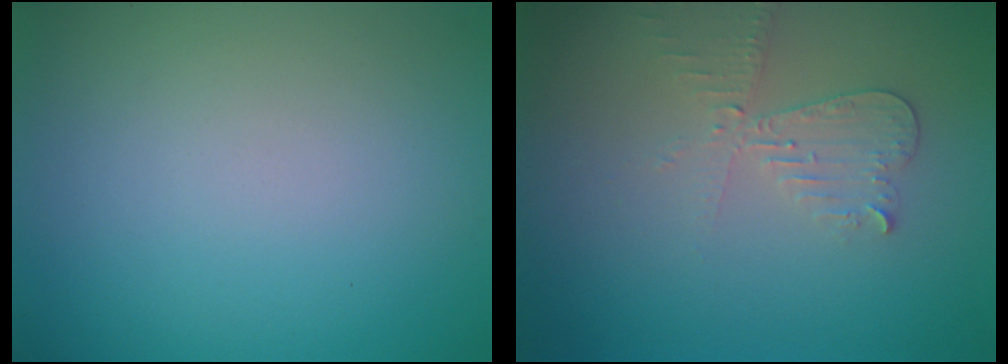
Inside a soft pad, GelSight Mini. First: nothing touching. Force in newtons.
{"total": 2.6, "press": 2.5, "slide": 0.6}